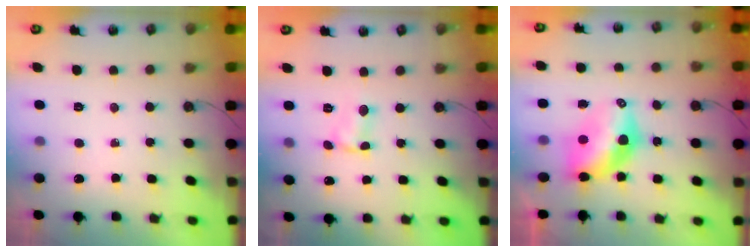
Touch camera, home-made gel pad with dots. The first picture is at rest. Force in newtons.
{"total": 2.5, "press": 2.5, "slide": 0.3}
{"total": 8.5, "press": 8.5, "slide": 0.9}